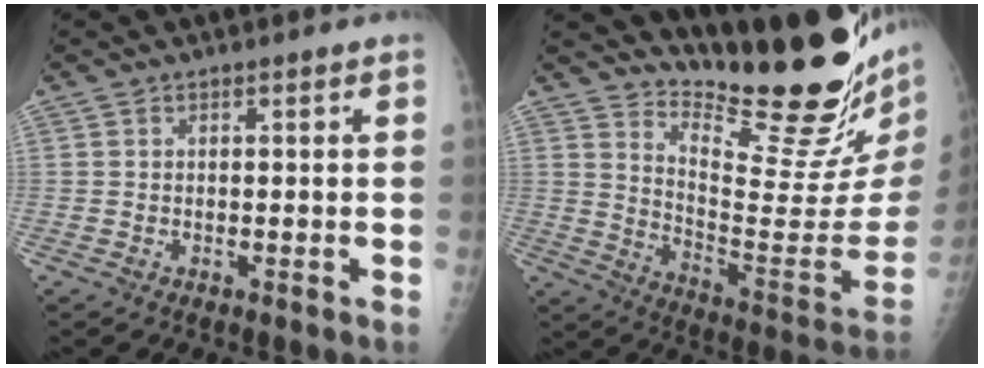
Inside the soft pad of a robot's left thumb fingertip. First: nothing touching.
{"total": 24.0, "force": [19.7, 3.5, 13.4], "torque": [-0.176, -0.171, 0.284]}